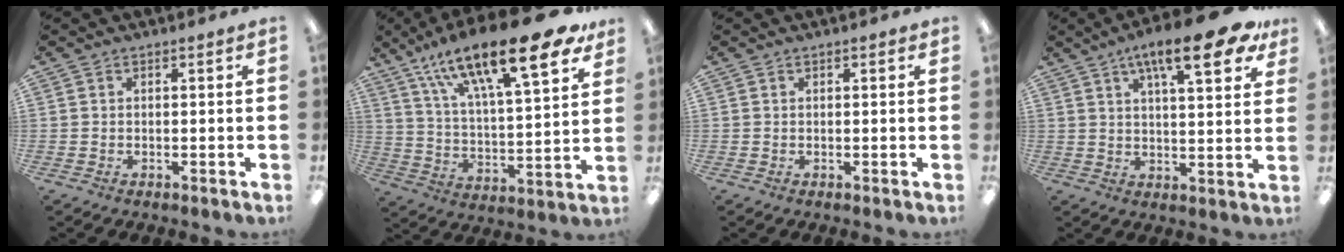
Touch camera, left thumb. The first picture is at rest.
{"total": 24.3, "force": [16.1, 7.0, 16.8], "torque": [-0.263, -0.095, 0.260]}
{"total": 0.6, "force": [0.4, 0.3, 0.3], "torque": [-0.007, 0.004, 0.007]}
{"total": 16.1, "force": [9.5, 4.7, 12.2], "torque": [-0.178, -0.041, 0.144]}